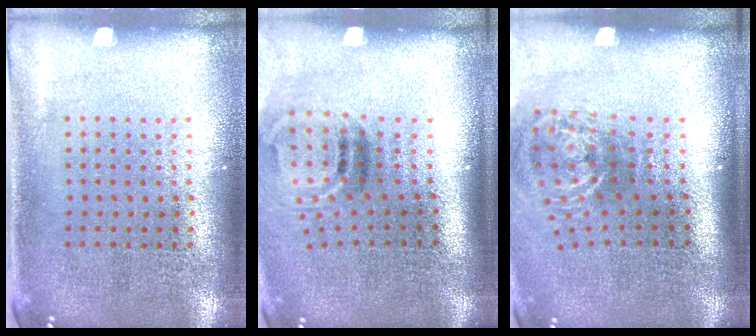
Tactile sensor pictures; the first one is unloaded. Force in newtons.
{"total": 2.1, "press": 1.3, "slide": 1.7}
{"total": 2.1, "press": 1.3, "slide": 1.7}